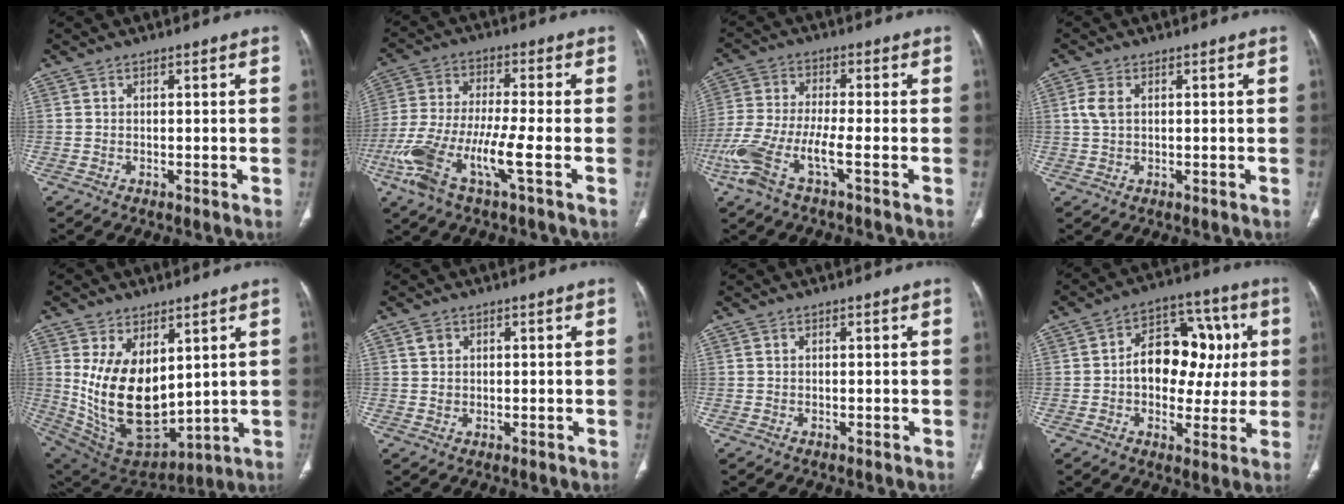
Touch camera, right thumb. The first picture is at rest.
{"total": 13.0, "force": [-5.1, 2.1, 11.8], "torque": [-0.274, 0.015, -0.103]}
{"total": 10.5, "force": [-4.6, 2.0, 9.2], "torque": [-0.229, 0.016, -0.095]}
{"total": 3.0, "force": [0.7, 1.7, 2.3], "torque": [-0.063, 0.004, 0.012]}
{"total": 18.1, "force": [3.5, 10.6, 14.2], "torque": [-0.237, -0.034, 0.101]}
{"total": 2.0, "force": [0.7, 1.7, 0.7], "torque": [-0.006, -0.004, 0.015]}
{"total": 0.0}
{"total": 15.0, "force": [1.0, 10.6, 10.6], "torque": [-0.100, 0.032, 0.012]}